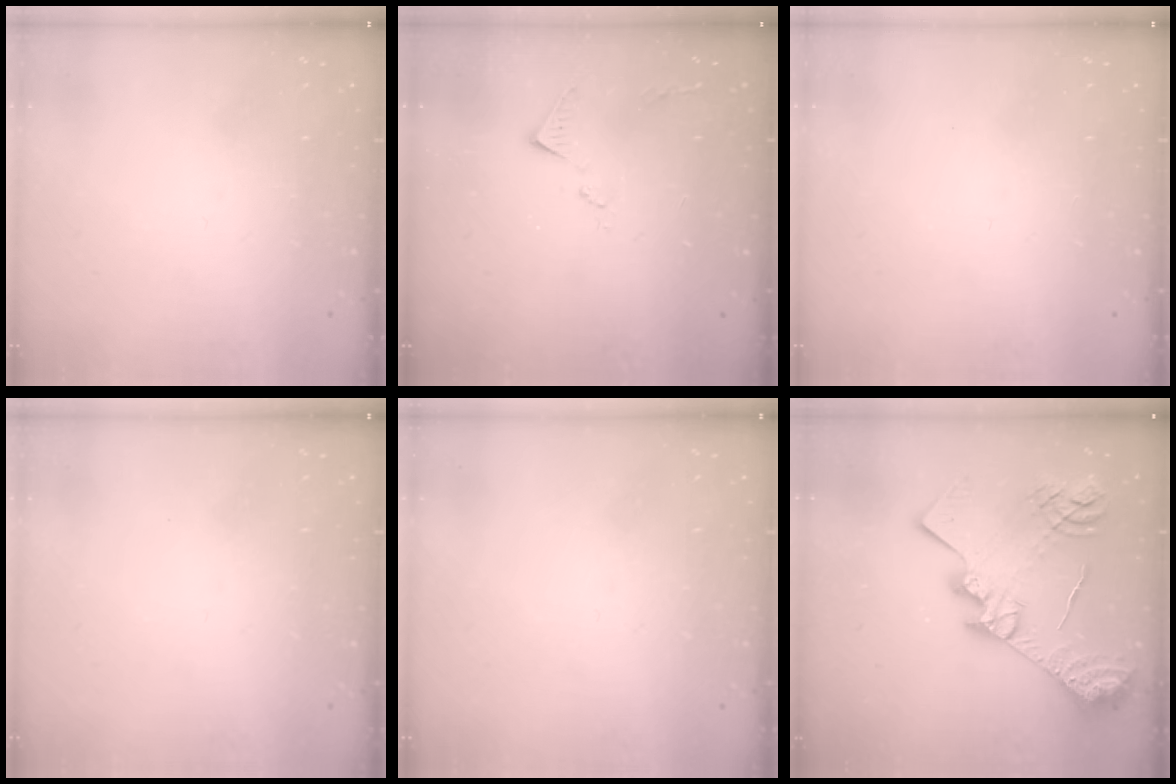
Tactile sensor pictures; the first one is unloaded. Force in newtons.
{"total": 8.1, "press": 8.1, "slide": 0.4}
{"total": 0.0}
{"total": 0.0}
{"total": 0.0}
{"total": 24.3, "press": 24.2, "slide": 2.2}